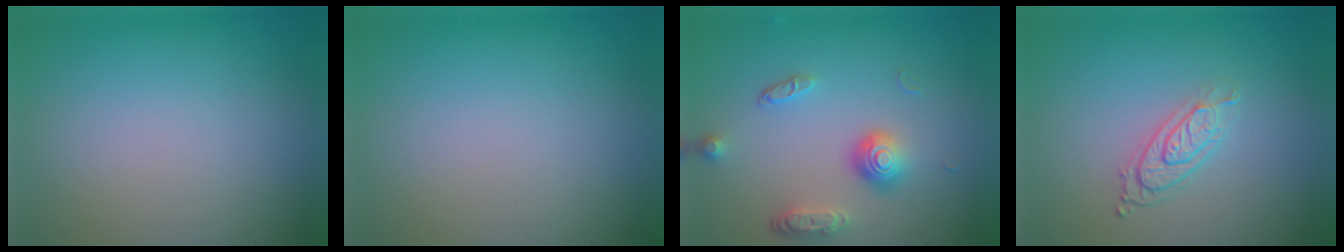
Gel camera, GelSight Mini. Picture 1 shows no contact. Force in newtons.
{"total": 0.0}
{"total": 3.7, "press": 2.9, "slide": 2.3}
{"total": 3.2, "press": 2.3, "slide": 2.3}